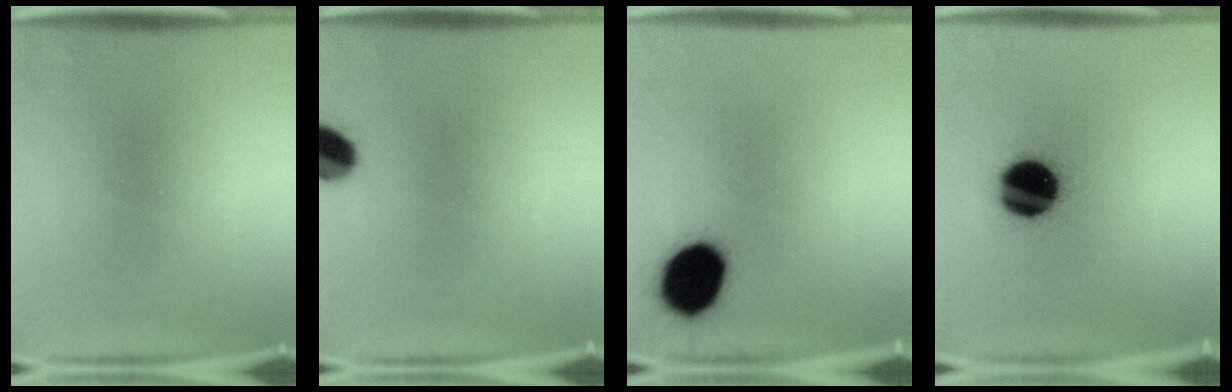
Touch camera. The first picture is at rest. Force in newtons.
{"total": 7.2}
{"total": 15.8}
{"total": 18.4}